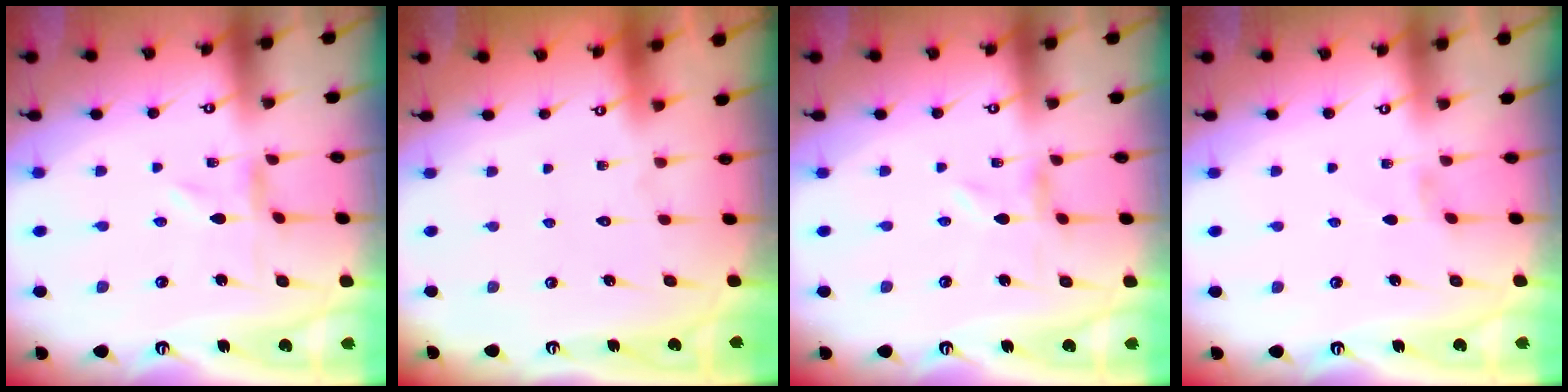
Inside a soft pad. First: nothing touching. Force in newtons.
{"total": 1.7, "press": 1.7, "slide": 0.1}
{"total": 0.0}
{"total": 0.7, "press": 0.6, "slide": 0.4}